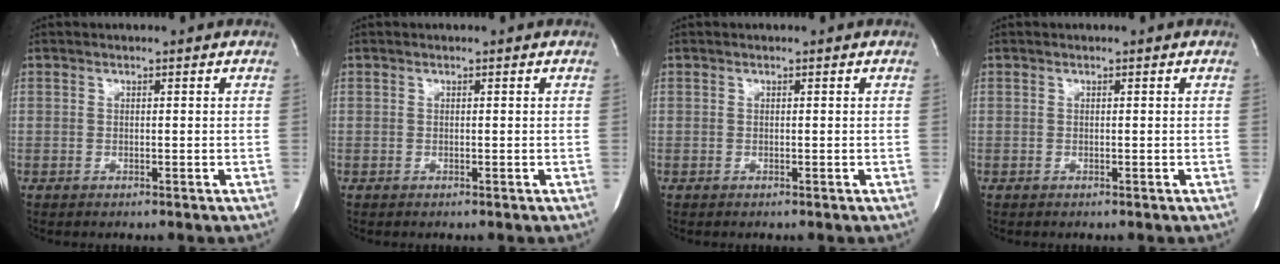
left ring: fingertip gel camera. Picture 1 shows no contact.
{"total": 0.0}
{"total": 0.0}
{"total": 0.0}